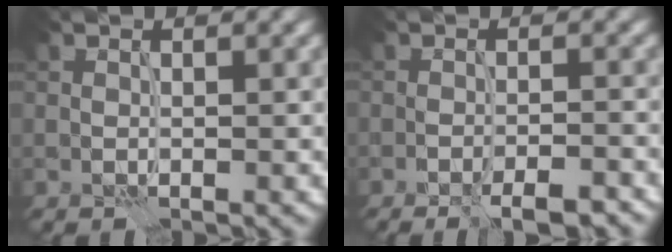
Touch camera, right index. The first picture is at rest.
{"total": 4.4, "force": [-3.1, 0.8, 3.0], "torque": [-0.038, 0.007, -0.043]}